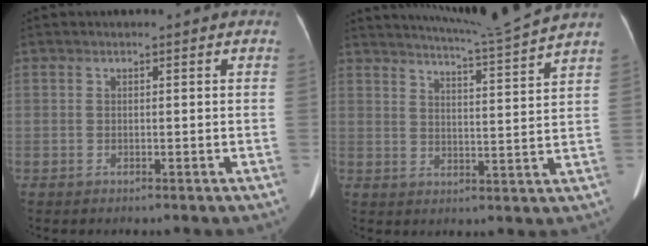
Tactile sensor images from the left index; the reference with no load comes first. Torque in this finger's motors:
{"motor_torque": [-0.14, -1.17, 0.08, 0.01]}